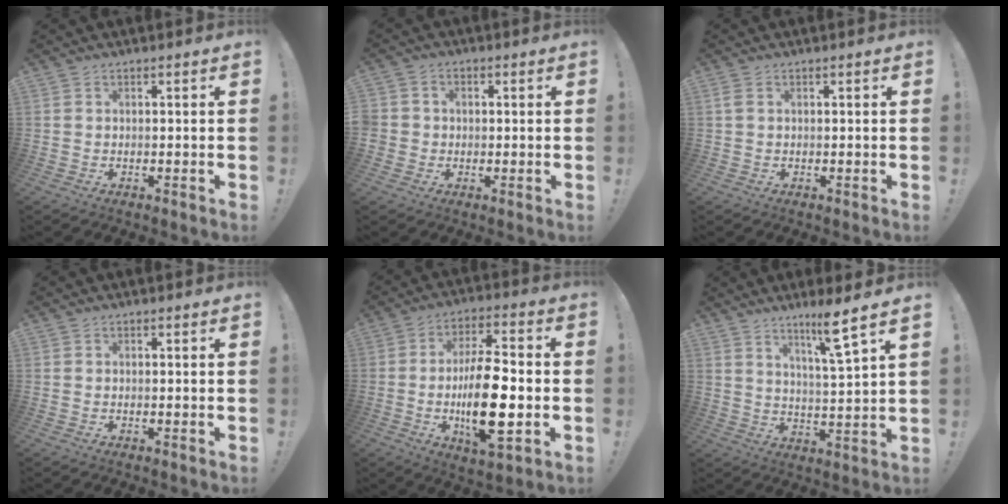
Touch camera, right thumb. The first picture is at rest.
{"total": 3.7, "force": [-0.2, 3.4, 1.3], "torque": [-0.014, 0.005, -0.003]}
{"total": 1.6, "force": [0.6, 0.9, 1.2], "torque": [-0.030, 0.005, 0.012]}
{"total": 0.0}
{"total": 18.3, "force": [-3.0, 6.9, 16.8], "torque": [-0.298, 0.001, -0.047]}
{"total": 9.4, "force": [6.4, -0.9, 6.9], "torque": [-0.102, -0.045, 0.093]}